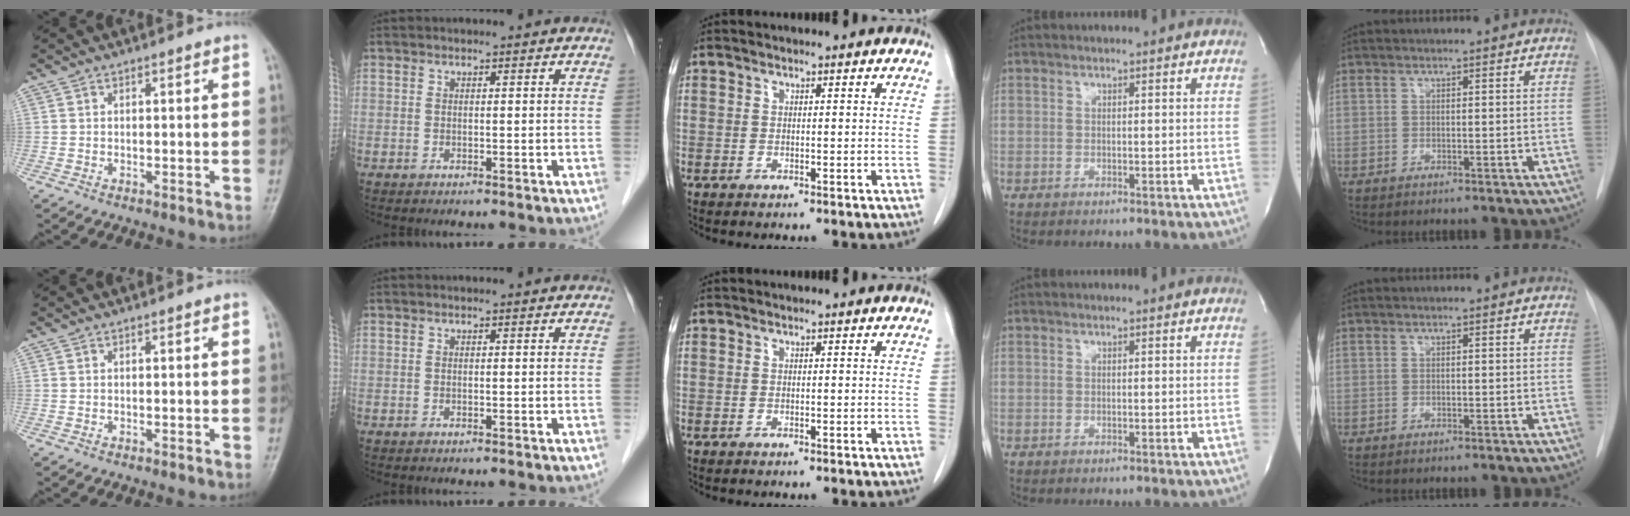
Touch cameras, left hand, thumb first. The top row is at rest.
{}